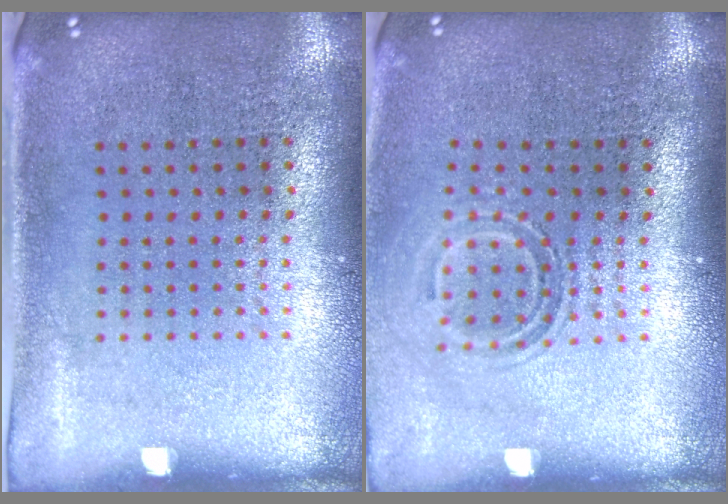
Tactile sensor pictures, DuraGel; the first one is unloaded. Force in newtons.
{"total": 1.6, "press": 1.1, "slide": 1.2}